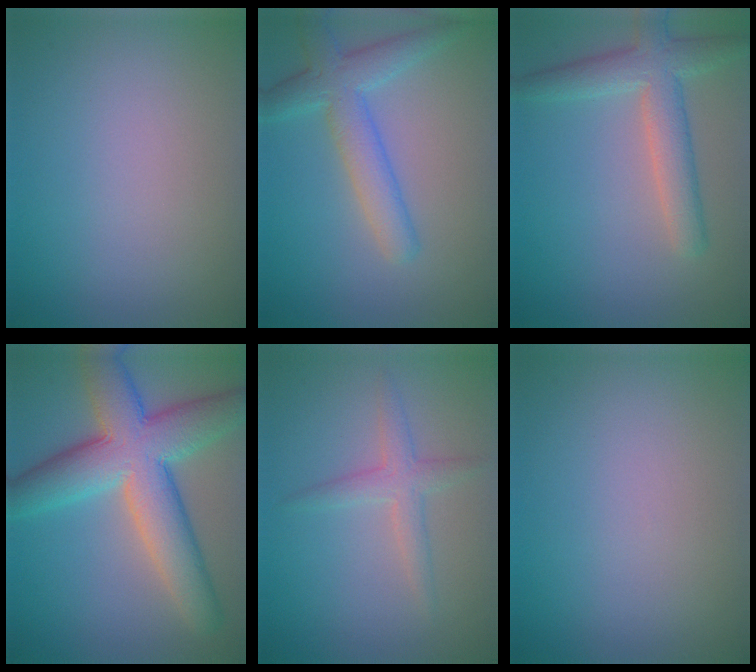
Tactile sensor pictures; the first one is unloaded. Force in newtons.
{"total": 4.5, "press": 4.5, "slide": 0.3}
{"total": 4.4, "press": 4.4, "slide": 0.2}
{"total": 9.7, "press": 9.7, "slide": 0.4}
{"total": 2.3, "press": 2.3, "slide": 0.1}
{"total": 0.0}